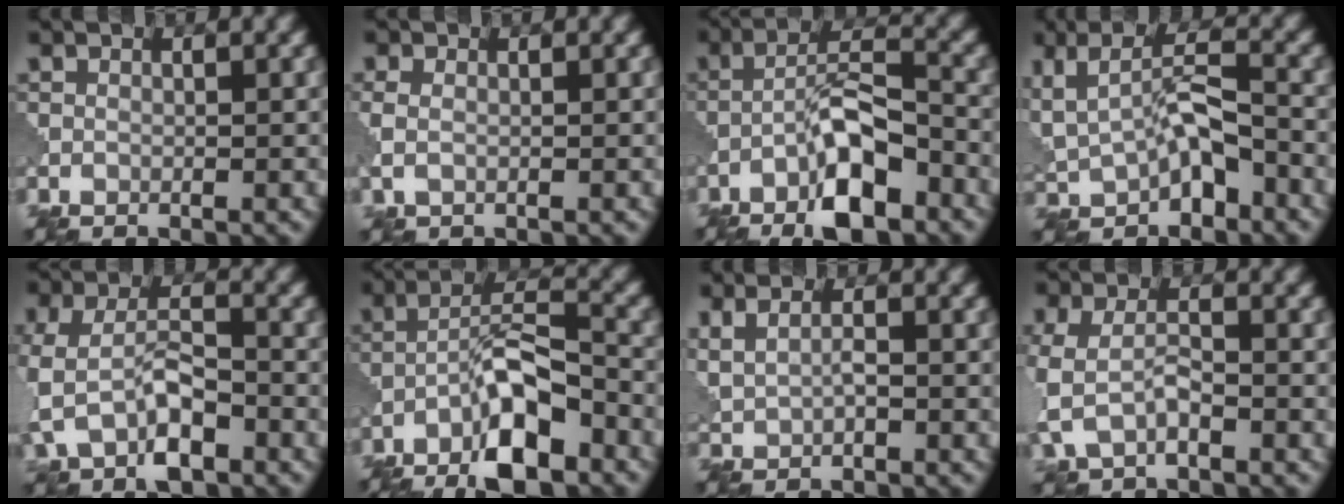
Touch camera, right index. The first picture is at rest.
{"total": 1.8, "force": [-0.1, 1.3, 1.3], "torque": [-0.032, -0.003, -0.001]}
{"total": 7.4, "force": [-4.2, 2.2, 5.7], "torque": [-0.094, 0.014, -0.078]}
{"total": 5.4, "force": [-0.7, 2.5, 4.7], "torque": [-0.081, 0.002, -0.013]}
{"total": 6.5, "force": [-2.3, 3.7, 4.9], "torque": [-0.109, -0.006, -0.046]}
{"total": 8.2, "force": [-4.9, 2.2, 6.2], "torque": [-0.100, 0.015, -0.092]}
{"total": 2.1, "force": [0.7, 1.0, 1.7], "torque": [-0.043, -0.001, 0.017]}
{"total": 4.2, "force": [-1.3, 2.4, 3.1], "torque": [-0.085, -0.005, -0.029]}